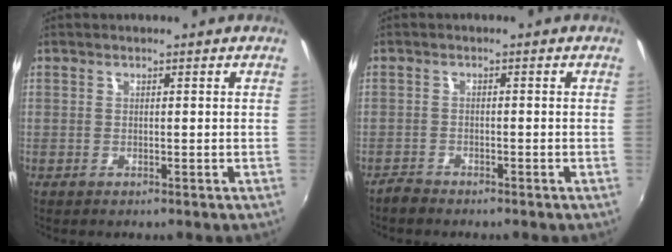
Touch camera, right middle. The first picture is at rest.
{"total": 2.0, "force": [-1.9, 0.5, 0.2], "torque": [-0.011, -0.002, -0.041]}